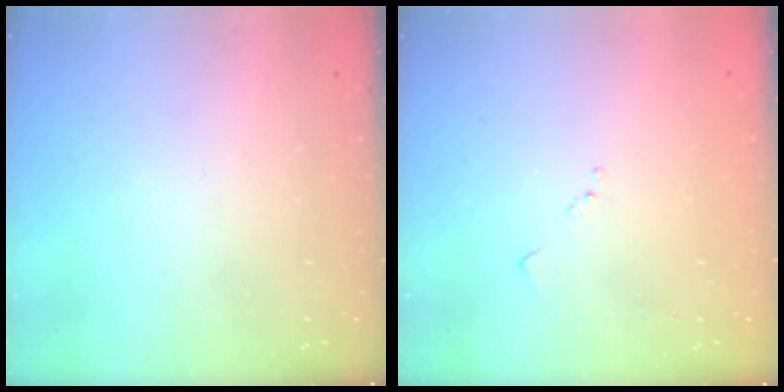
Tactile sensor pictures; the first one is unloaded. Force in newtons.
{"total": 6.1, "press": 6.0, "slide": 0.6}